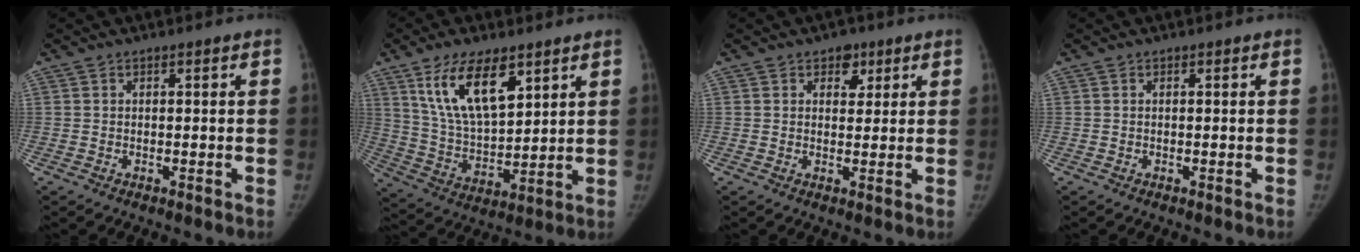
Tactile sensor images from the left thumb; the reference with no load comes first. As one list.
[{"total": 15.0, "force": [8.0, 6.6, 10.8], "torque": [-0.171, -0.036, 0.161]}, {"total": 3.6, "force": [1.9, 2.6, 1.6], "torque": [0.004, -0.007, 0.024]}, {"total": 0.0}]